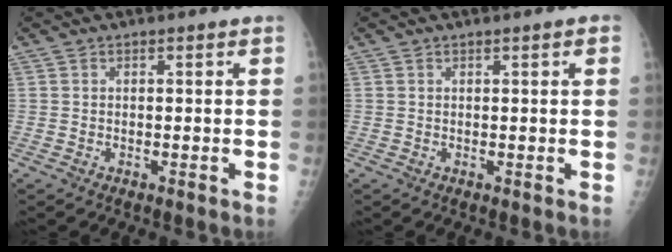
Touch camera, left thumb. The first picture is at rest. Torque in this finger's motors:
{"motor_torque": [-0.07, 0.13, -0.09, 0.09, -0.02]}